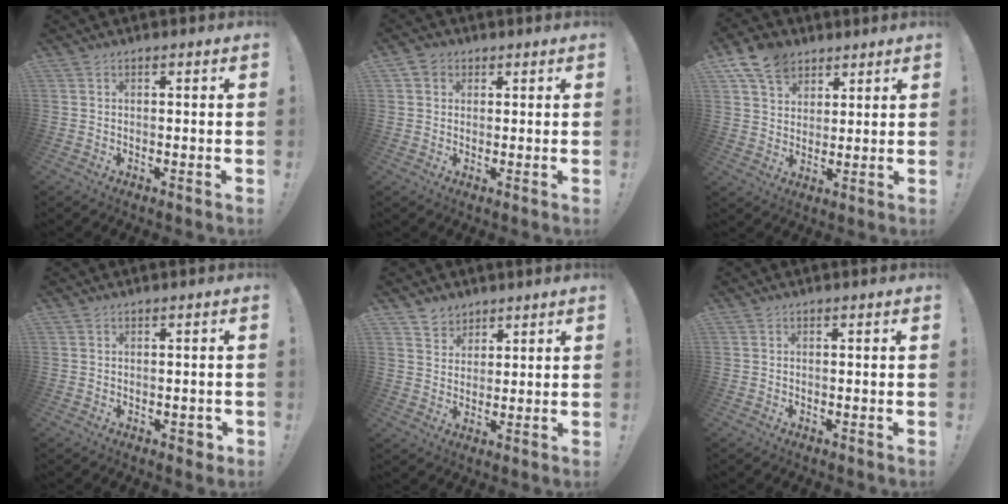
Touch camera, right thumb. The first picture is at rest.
{"total": 3.2, "force": [1.4, 2.7, 0.8], "torque": [-0.015, 0.000, 0.027]}
{"total": 11.1, "force": [6.8, 7.6, 4.2], "torque": [-0.070, -0.035, 0.134]}
{"total": 2.4, "force": [-0.4, 1.5, 1.8], "torque": [-0.017, 0.003, -0.007]}
{"total": 5.2, "force": [3.7, 3.7, -0.1], "torque": [0.005, -0.032, 0.071]}
{"total": 0.0}